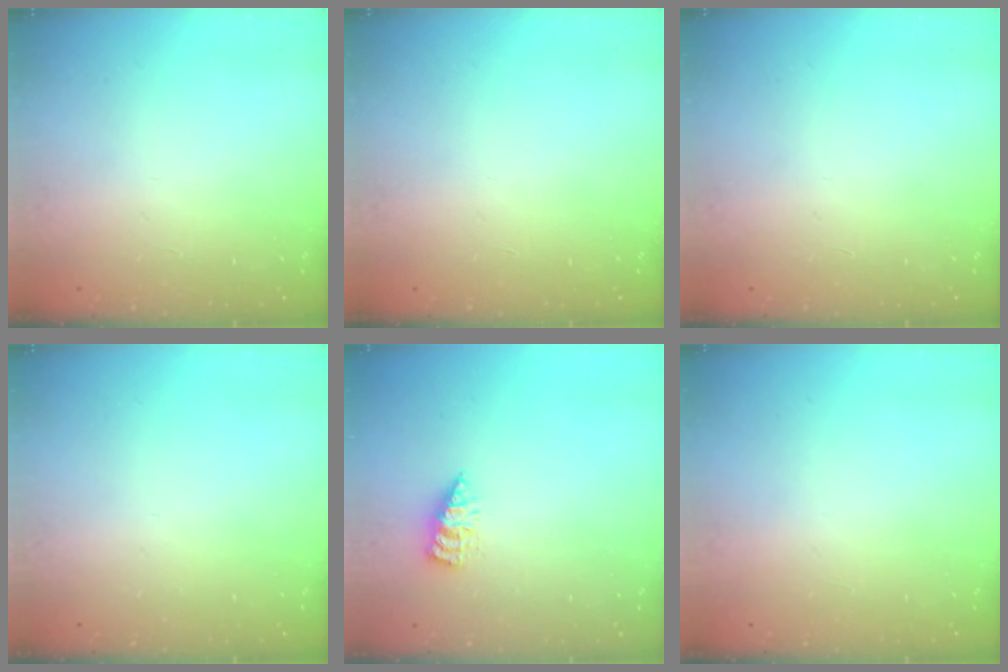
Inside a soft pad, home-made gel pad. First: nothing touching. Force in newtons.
{"total": 0.0}
{"total": 0.0}
{"total": 0.0}
{"total": 2.9, "press": 2.8, "slide": 0.4}
{"total": 0.0}